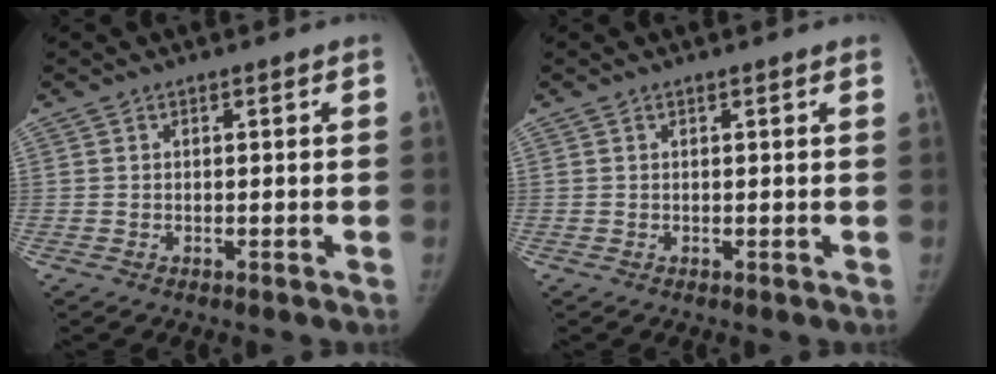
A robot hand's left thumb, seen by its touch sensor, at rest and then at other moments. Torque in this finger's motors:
{"motor_torque": [0.11, 0.01, 0.30, 0.08, -0.02]}